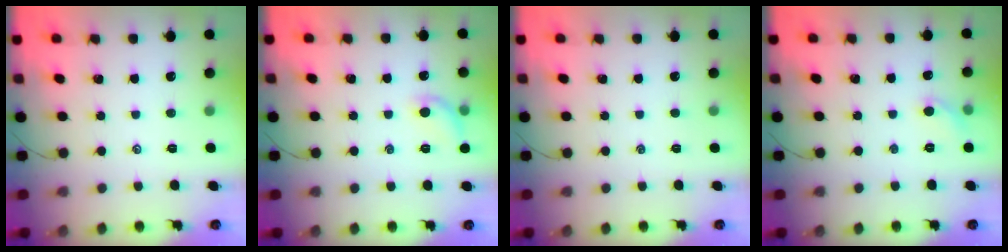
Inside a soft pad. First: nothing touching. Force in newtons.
{"total": 7.4, "press": 7.3, "slide": 1.3}
{"total": 0.0}
{"total": 4.5, "press": 4.3, "slide": 1.6}